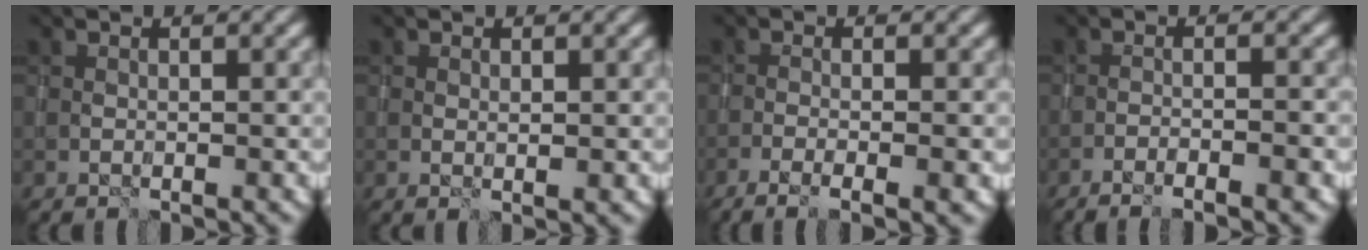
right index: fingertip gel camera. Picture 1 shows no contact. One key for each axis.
{"total": 0.8, "fx": 0.1, "fy": 0.3, "fz": 0.7, "tx": -0.011, "ty": -0.002, "tz": 0.003}
{"total": 4.1, "fx": -1.8, "fy": 1.1, "fz": 3.5, "tx": -0.051, "ty": -0.001, "tz": -0.034}
{"total": 4.5, "fx": -2.8, "fy": 0.9, "fz": 3.4, "tx": -0.044, "ty": 0.015, "tz": -0.046}